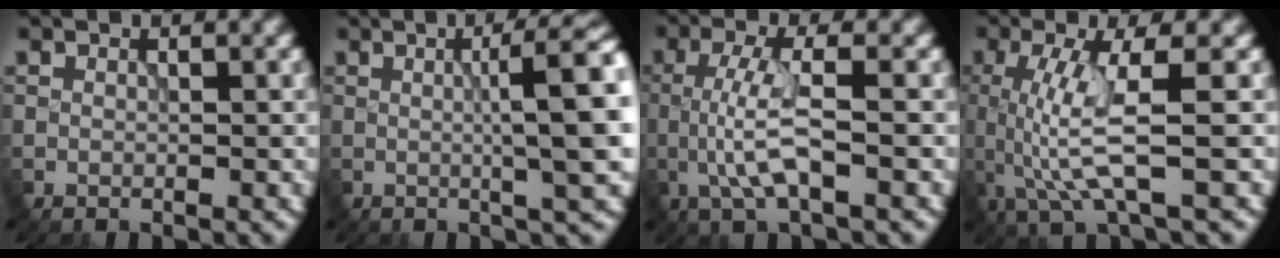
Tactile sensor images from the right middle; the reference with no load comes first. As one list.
[{"total": 9.1, "force": [1.0, 2.2, 8.7], "torque": [-0.088, 0.019, 0.014]}, {"total": 4.4, "force": [-0.9, 1.0, 4.2], "torque": [-0.086, 0.003, -0.021]}, {"total": 5.4, "force": [-0.3, 0.8, 5.4], "torque": [-0.117, -0.002, -0.001]}]